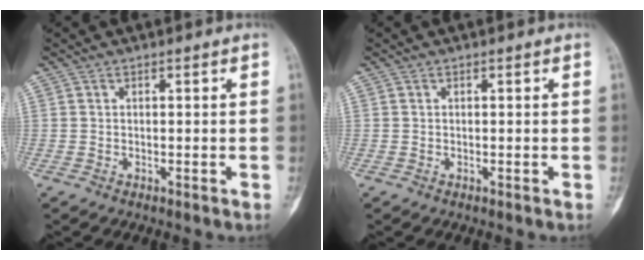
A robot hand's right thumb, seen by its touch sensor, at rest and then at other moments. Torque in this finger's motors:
{"motor_torque": [2.08, 2.03, 0.13, 0.04, 0.02]}